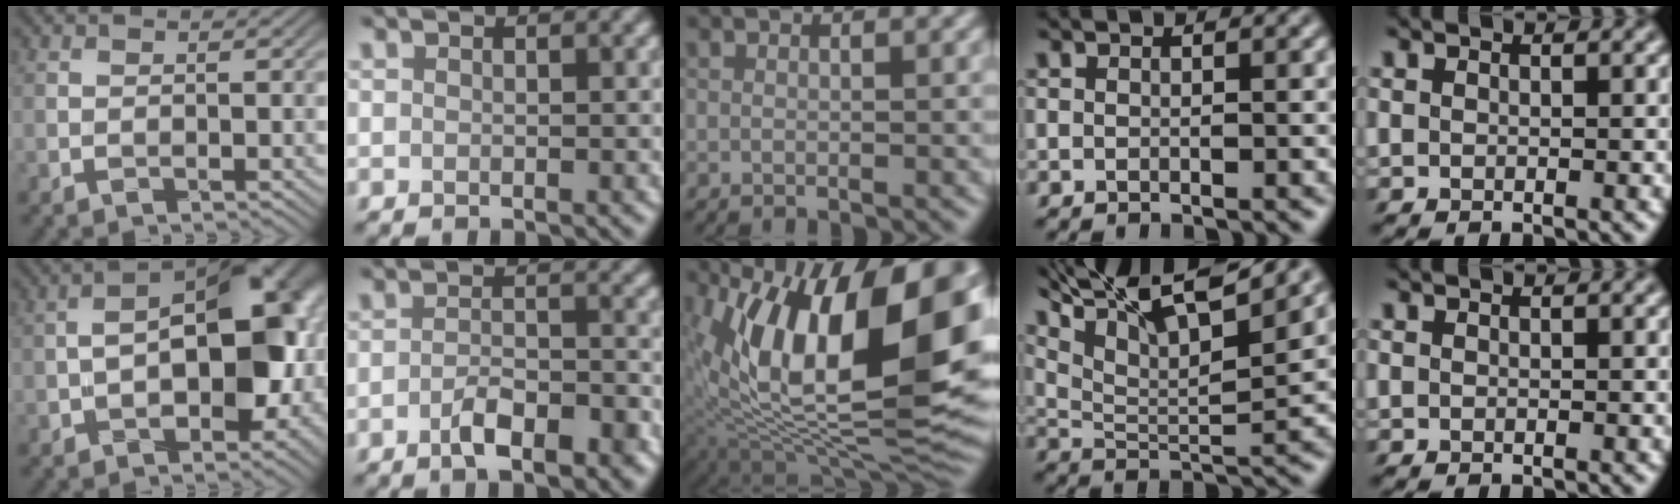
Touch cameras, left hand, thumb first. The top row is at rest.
{"thumb": {"total": 13.3, "force": [-1.2, 7.3, 11.0], "torque": [-0.131, 0.011, -0.023]}, "index": {"total": 4.1, "force": [-2.3, 1.5, 3.1], "torque": [-0.053, 0.001, -0.040]}, "middle": {"total": 18.4, "force": [4.3, 8.3, 15.8], "torque": [-0.243, 0.008, 0.085]}, "ring": {"total": 12.0, "force": [8.7, 2.8, 7.8], "torque": [-0.153, 0.011, 0.127]}}